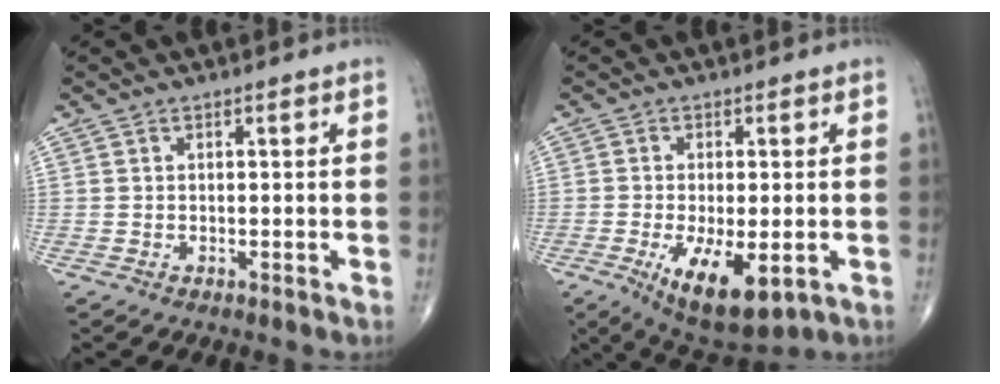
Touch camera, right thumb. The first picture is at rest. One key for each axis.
{"total": 11.7, "fx": -4.0, "fy": 4.7, "fz": 9.9, "tx": -0.158, "ty": -0.018, "tz": -0.052}